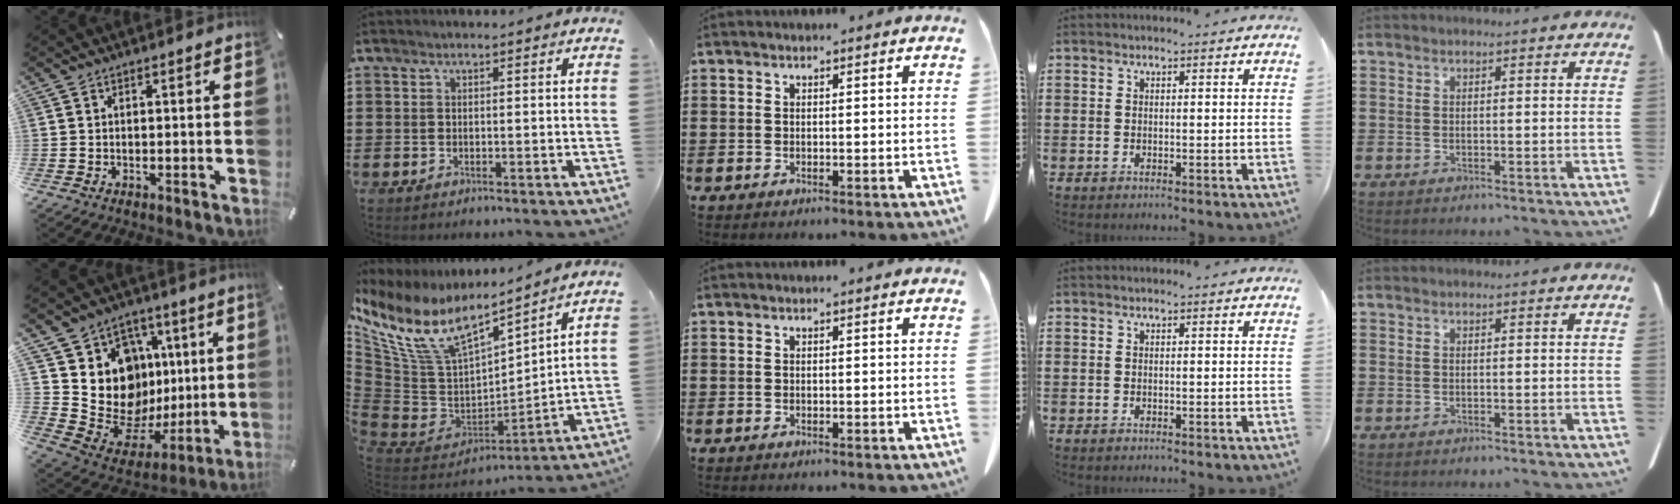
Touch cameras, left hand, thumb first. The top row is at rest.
{"thumb": {"total": 17.6, "force": [2.2, 15.8, 7.5], "torque": [-0.113, -0.039, 0.077]}, "index": {"total": 11.4, "force": [6.6, 5.2, 7.7], "torque": [-0.193, -0.045, 0.114]}}